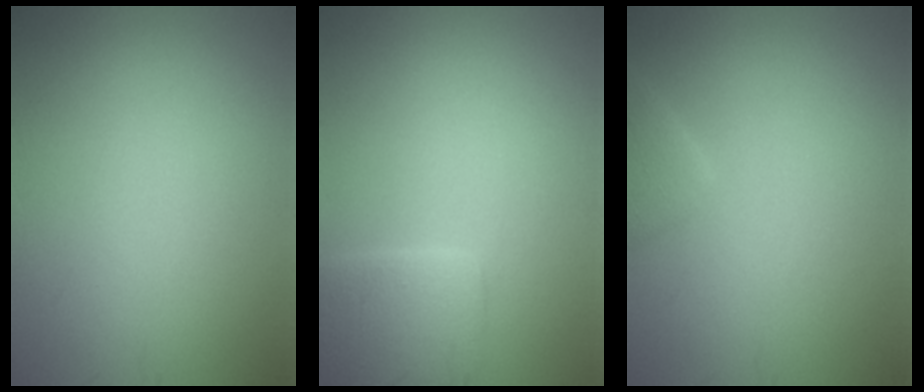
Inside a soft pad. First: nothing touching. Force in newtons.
{"total": 3.6, "press": 3.6, "slide": 0.4}
{"total": 1.7, "press": 1.7, "slide": 0.1}